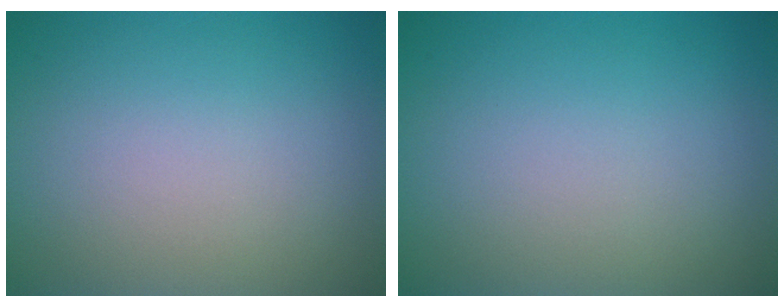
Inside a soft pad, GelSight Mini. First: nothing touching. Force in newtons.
{"total": 0.0}